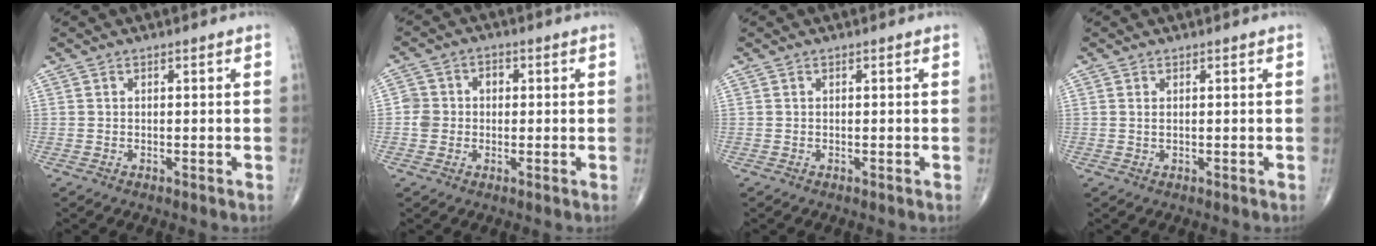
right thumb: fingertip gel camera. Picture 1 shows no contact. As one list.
[{"total": 4.9, "force": [-0.2, 4.5, 1.9], "torque": [-0.020, 0.020, -0.008]}, {"total": 0.0}, {"total": 0.6, "force": [0.2, 0.2, 0.5], "torque": [-0.013, 0.000, 0.006]}]